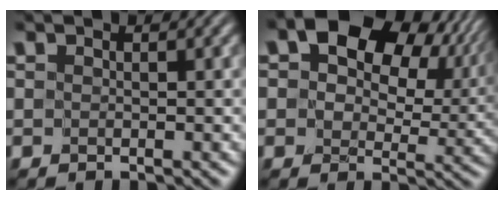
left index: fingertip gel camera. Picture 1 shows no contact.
{"total": 12.6, "force": [5.3, 7.9, 8.4], "torque": [-0.115, 0.009, 0.088]}